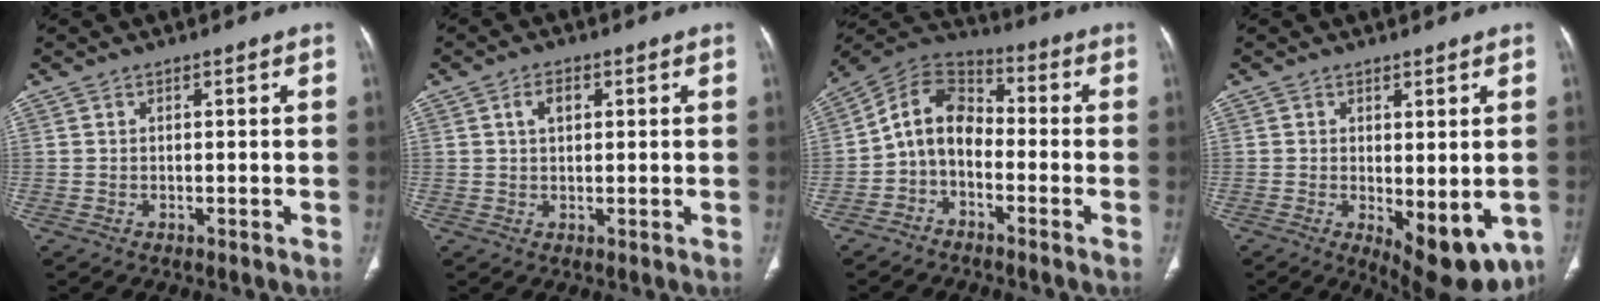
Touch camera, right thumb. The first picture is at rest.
{"total": 3.1, "force": [1.0, 1.9, 2.2], "torque": [-0.034, 0.004, 0.016]}
{"total": 9.5, "force": [-2.5, 6.7, 6.2], "torque": [-0.096, 0.057, -0.066]}
{"total": 10.6, "force": [-3.0, 4.6, 9.1], "torque": [-0.104, -0.018, -0.029]}